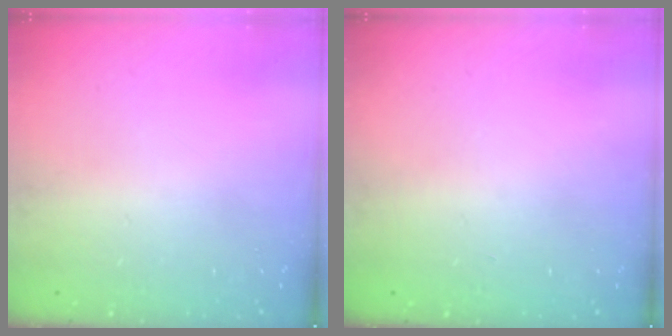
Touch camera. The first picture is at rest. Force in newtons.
{"total": 0.0}